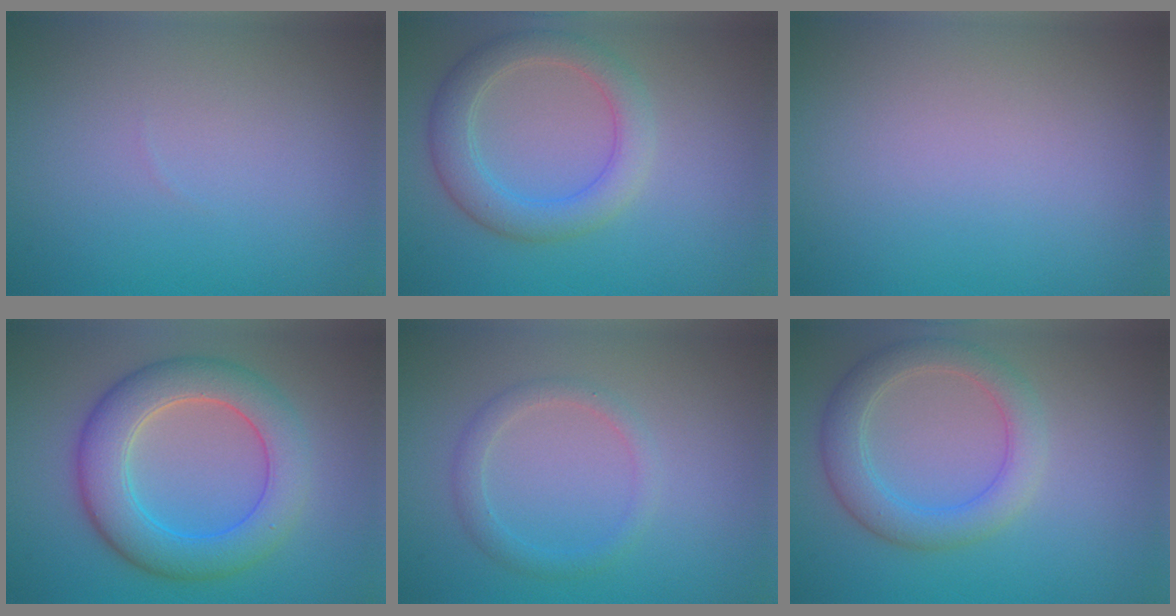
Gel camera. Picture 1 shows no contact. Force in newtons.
{"total": 4.1, "press": 4.1, "slide": 0.1}
{"total": 0.0}
{"total": 7.1, "press": 7.1, "slide": 0.3}
{"total": 1.9, "press": 1.9, "slide": 0.1}
{"total": 4.1, "press": 4.1, "slide": 0.1}